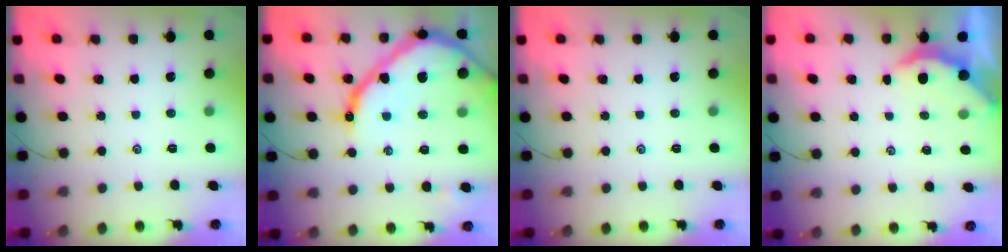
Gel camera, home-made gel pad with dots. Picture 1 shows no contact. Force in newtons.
{"total": 18.1, "press": 18.1, "slide": 1.5}
{"total": 0.0}
{"total": 2.3, "press": 2.3, "slide": 0.2}